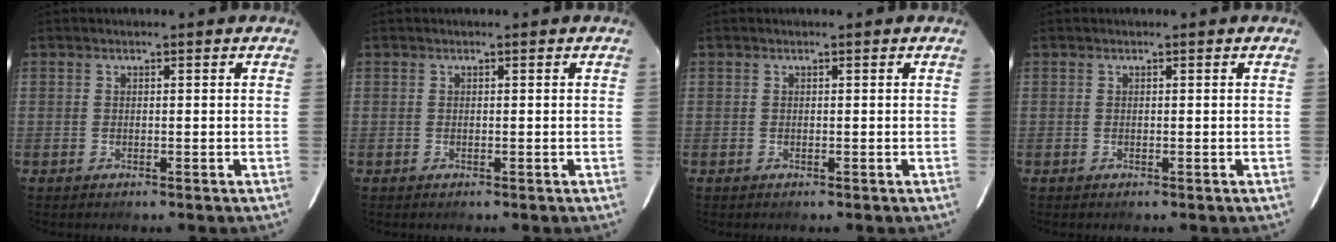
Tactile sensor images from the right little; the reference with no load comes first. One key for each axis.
{"total": 0.0}
{"total": 0.0}
{"total": 0.0}